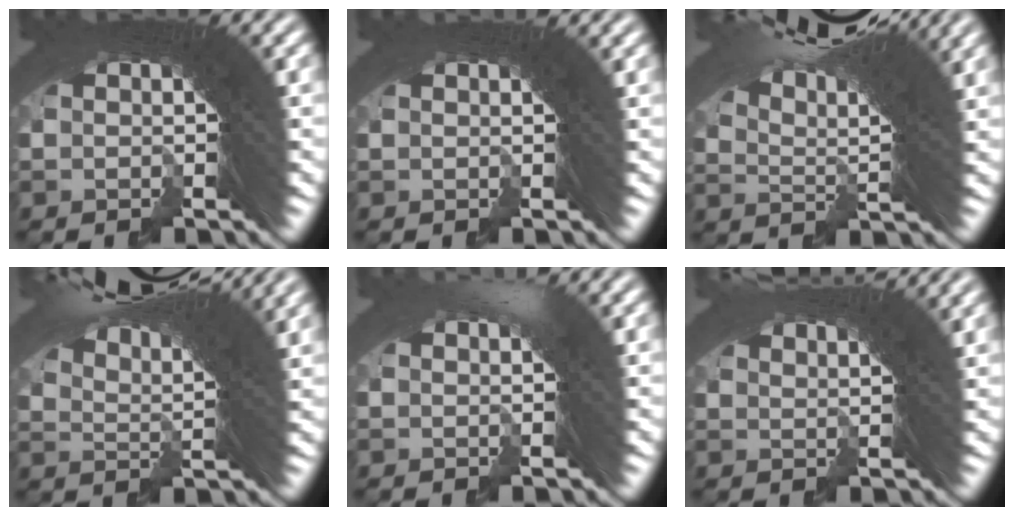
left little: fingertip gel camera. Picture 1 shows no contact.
{"total": 1.4, "force": [1.1, -0.7, 0.5], "torque": [-0.005, 0.006, 0.018]}
{"total": 10.0, "force": [6.2, 2.5, 7.5], "torque": [-0.116, 0.025, 0.088]}
{"total": 11.3, "force": [7.7, 2.9, 7.8], "torque": [-0.121, 0.031, 0.109]}
{"total": 1.7, "force": [1.3, -0.7, 0.8], "torque": [0.003, 0.017, 0.015]}
{"total": 6.2, "force": [5.4, -0.4, 3.1], "torque": [-0.038, 0.022, 0.084]}